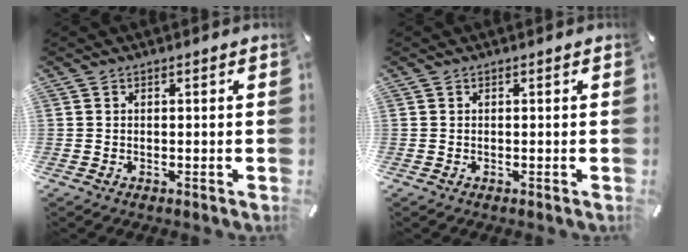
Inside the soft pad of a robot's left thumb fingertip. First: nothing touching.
{"total": 0.0}